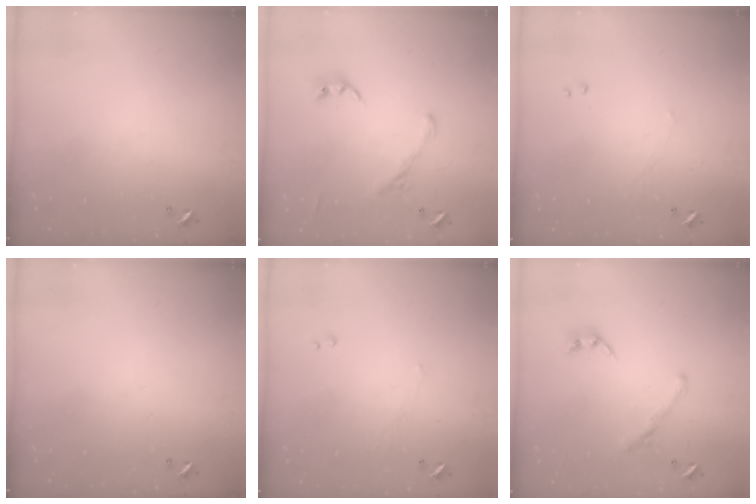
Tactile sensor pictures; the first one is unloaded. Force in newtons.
{"total": 0.5, "press": 0.0, "slide": 0.5}
{"total": 0.7, "press": 0.3, "slide": 0.6}
{"total": 0.0}
{"total": 0.7, "press": 0.3, "slide": 0.6}
{"total": 1.8, "press": 1.2, "slide": 1.3}